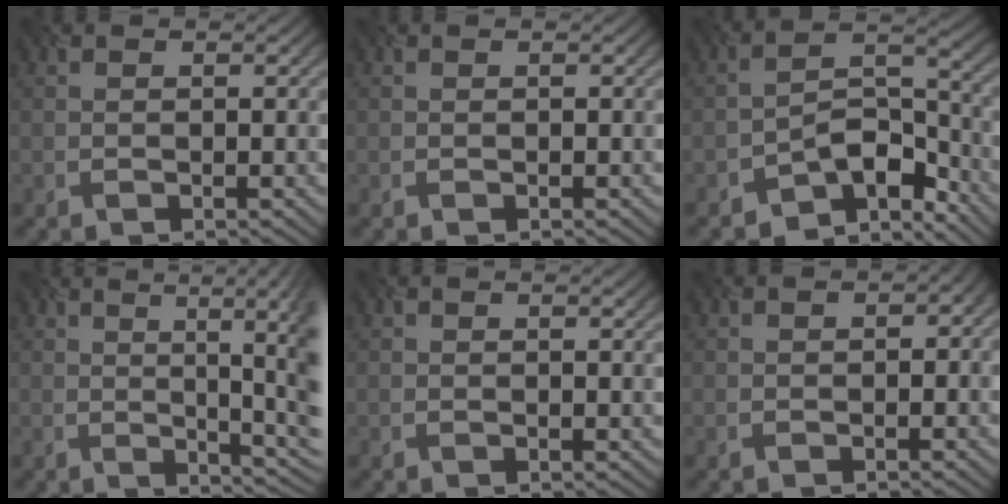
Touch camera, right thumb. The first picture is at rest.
{"total": 0.0}
{"total": 8.5, "force": [-6.9, 3.3, 3.6], "torque": [-0.041, 0.004, -0.128]}
{"total": 11.4, "force": [1.2, 3.0, 10.9], "torque": [-0.116, 0.024, 0.029]}
{"total": 0.6, "force": [0.3, 0.1, 0.5], "torque": [-0.006, 0.005, 0.007]}
{"total": 1.4, "force": [-0.4, 0.8, 1.1], "torque": [-0.013, 0.001, 0.003]}